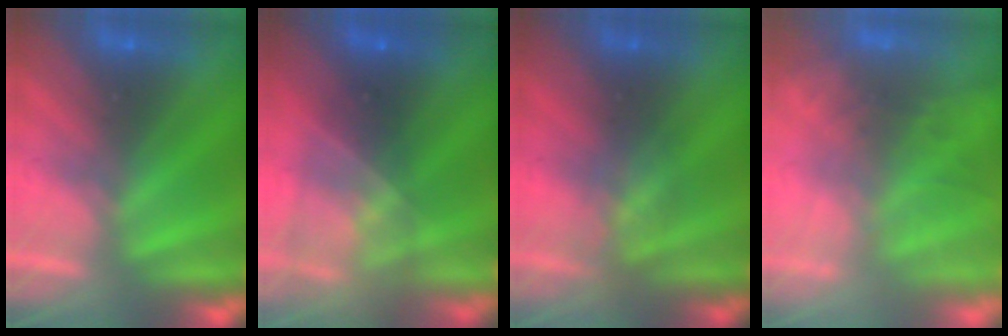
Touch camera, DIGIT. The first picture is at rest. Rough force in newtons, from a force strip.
{"total": 7.3}
{"total": 2.7}
{"total": 10.4}